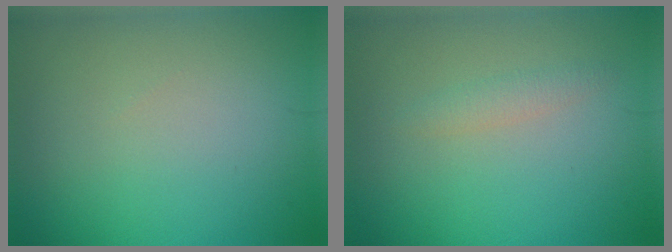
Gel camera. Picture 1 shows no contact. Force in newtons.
{"total": 1.2, "press": 1.2, "slide": 0.0}